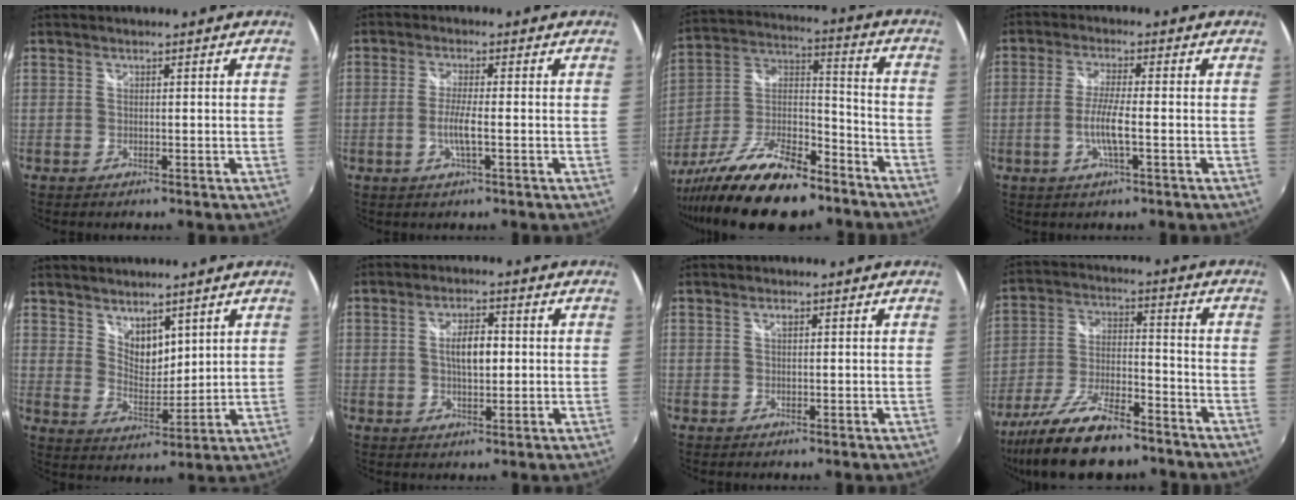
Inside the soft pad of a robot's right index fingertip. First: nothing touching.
{"total": 3.9, "force": [-1.2, 0.0, 3.7], "torque": [-0.075, -0.006, -0.024]}
{"total": 21.7, "force": [-14.8, 7.7, 13.8], "torque": [-0.269, -0.013, -0.249]}
{"total": 5.5, "force": [-1.6, 0.2, 5.3], "torque": [-0.108, -0.005, -0.031]}
{"total": 6.2, "force": [4.5, 3.2, 2.8], "torque": [-0.033, -0.005, 0.085]}
{"total": 5.4, "force": [0.4, 2.3, 4.9], "torque": [-0.086, 0.005, 0.009]}
{"total": 0.7, "force": [0.4, 0.1, 0.6], "torque": [-0.011, 0.002, 0.006]}
{"total": 17.6, "force": [-13.6, 5.2, 9.9], "torque": [-0.203, -0.031, -0.233]}